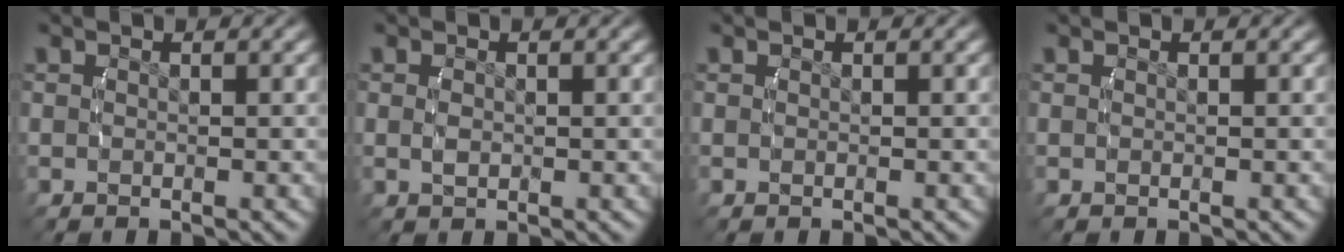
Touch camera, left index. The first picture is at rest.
{"total": 0.7, "force": [0.1, 0.2, 0.6], "torque": [-0.012, -0.005, 0.007]}
{"total": 0.0}
{"total": 0.0}